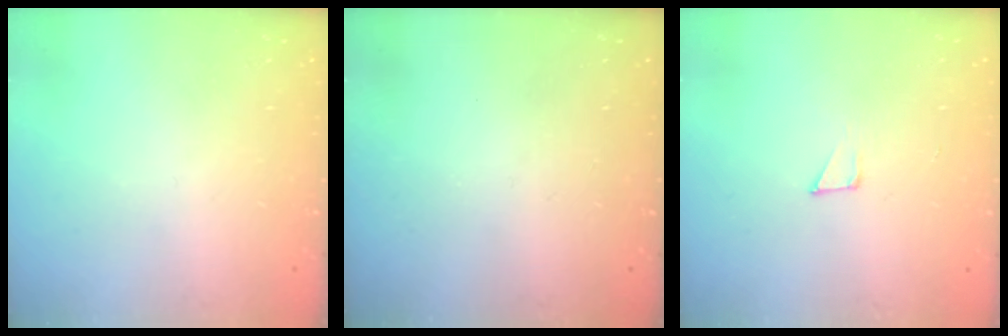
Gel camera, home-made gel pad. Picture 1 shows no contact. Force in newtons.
{"total": 0.0}
{"total": 4.3, "press": 4.2, "slide": 0.3}